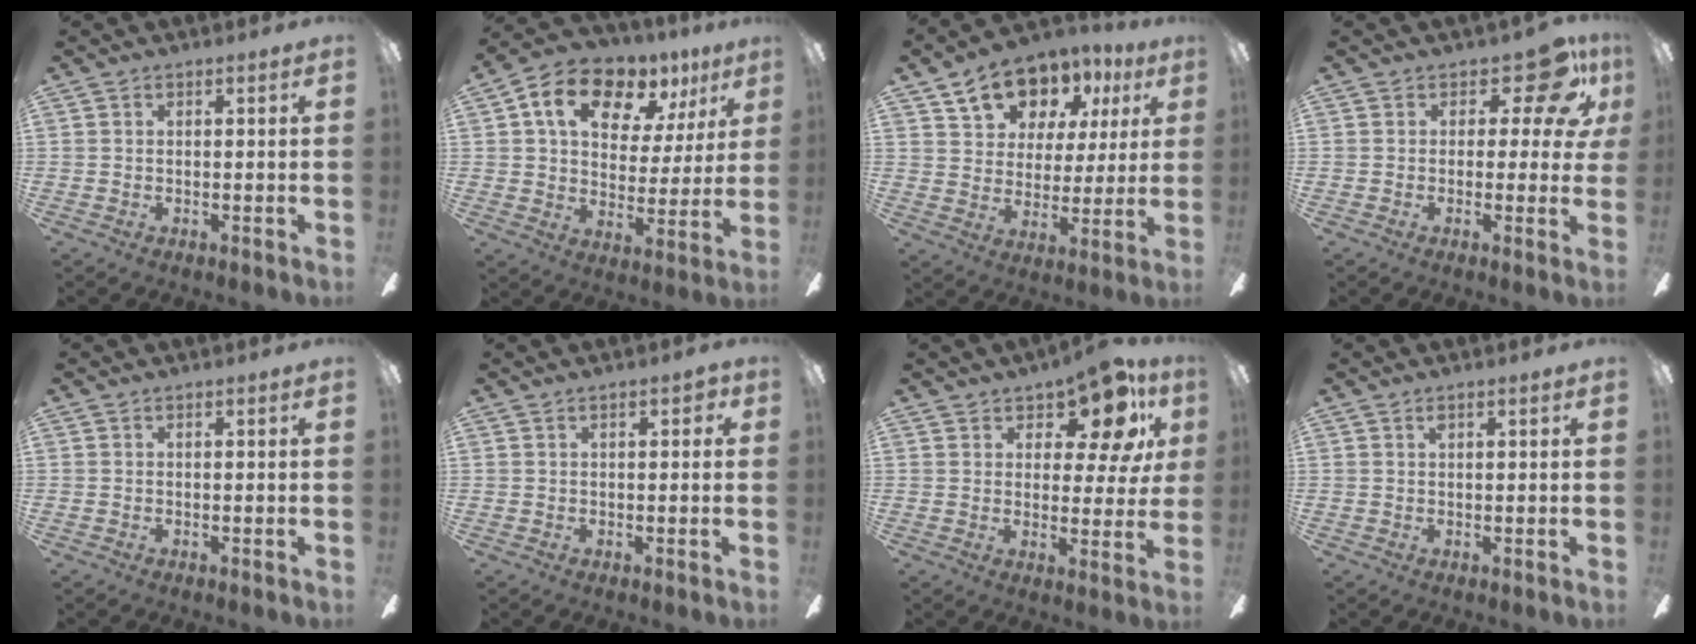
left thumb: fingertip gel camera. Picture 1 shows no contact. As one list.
[{"total": 14.7, "force": [8.7, 8.7, 8.0], "torque": [-0.133, -0.037, 0.153]}, {"total": 14.2, "force": [9.6, 9.2, 5.1], "torque": [-0.095, -0.050, 0.181]}, {"total": 10.5, "force": [6.0, 5.1, 6.9], "torque": [-0.094, -0.036, 0.102]}, {"total": 0.0}, {"total": 2.6, "force": [1.1, 1.2, 2.0], "torque": [-0.027, 0.000, 0.015]}, {"total": 13.4, "force": [8.2, 6.4, 8.6], "torque": [-0.116, -0.046, 0.142]}, {"total": 1.2, "force": [0.7, 0.4, 0.8], "torque": [-0.019, 0.003, 0.013]}]